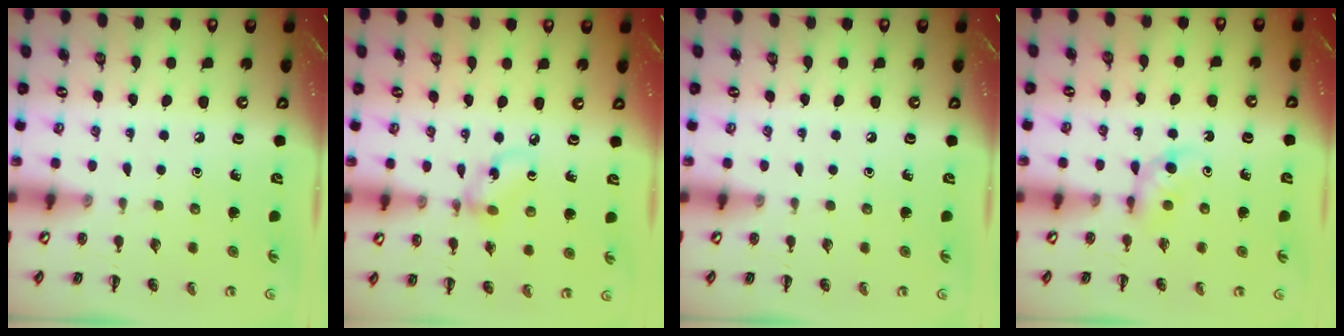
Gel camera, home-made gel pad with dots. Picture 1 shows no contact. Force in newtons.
{"total": 4.8, "press": 4.8, "slide": 0.6}
{"total": 0.0}
{"total": 3.4, "press": 3.0, "slide": 1.5}